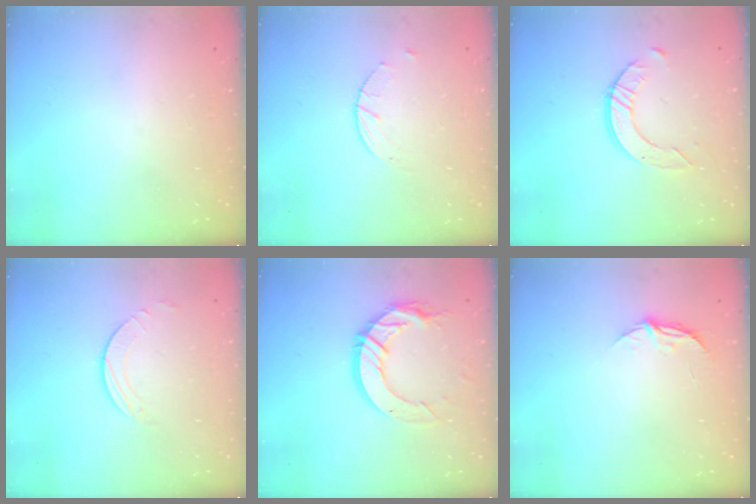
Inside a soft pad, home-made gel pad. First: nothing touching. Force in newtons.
{"total": 2.6, "press": 2.6, "slide": 0.4}
{"total": 6.5, "press": 6.5, "slide": 0.6}
{"total": 1.6, "press": 1.6, "slide": 0.2}
{"total": 13.6, "press": 13.6, "slide": 1.2}
{"total": 5.3, "press": 5.3, "slide": 0.5}